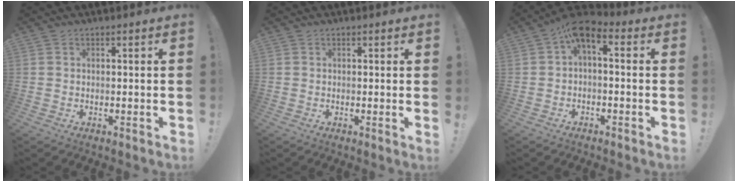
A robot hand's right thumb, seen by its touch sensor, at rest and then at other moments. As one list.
[{"total": 0.6, "force": [0.3, -0.3, 0.4], "torque": [0.006, -0.007, 0.002]}, {"total": 4.7, "force": [0.5, 2.3, 4.0], "torque": [-0.081, 0.001, 0.013]}]